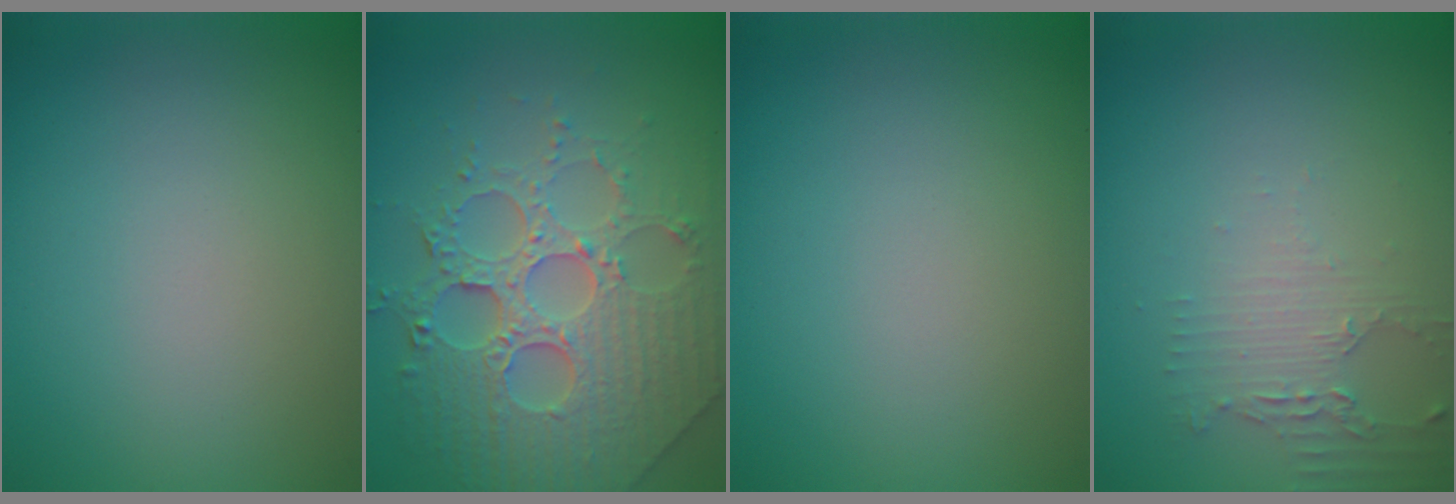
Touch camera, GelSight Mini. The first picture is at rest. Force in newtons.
{"total": 8.2, "press": 5.9, "slide": 5.6}
{"total": 0.0}
{"total": 2.0, "press": 1.6, "slide": 1.1}